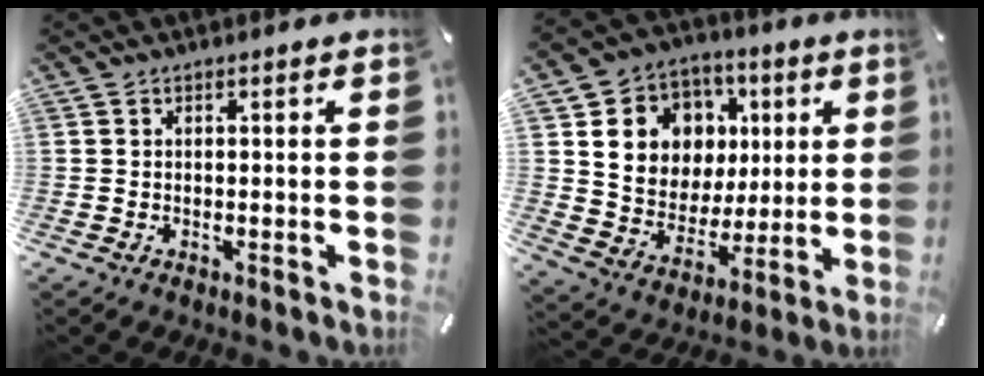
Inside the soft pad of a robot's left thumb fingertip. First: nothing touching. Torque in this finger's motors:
{"motor_torque": [2.53, 2.48, 0.38, -0.25, 0.37]}